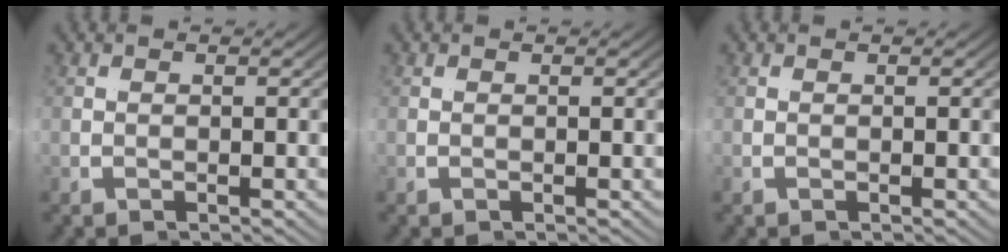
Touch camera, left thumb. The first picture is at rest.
{"total": 0.0}
{"total": 0.0}